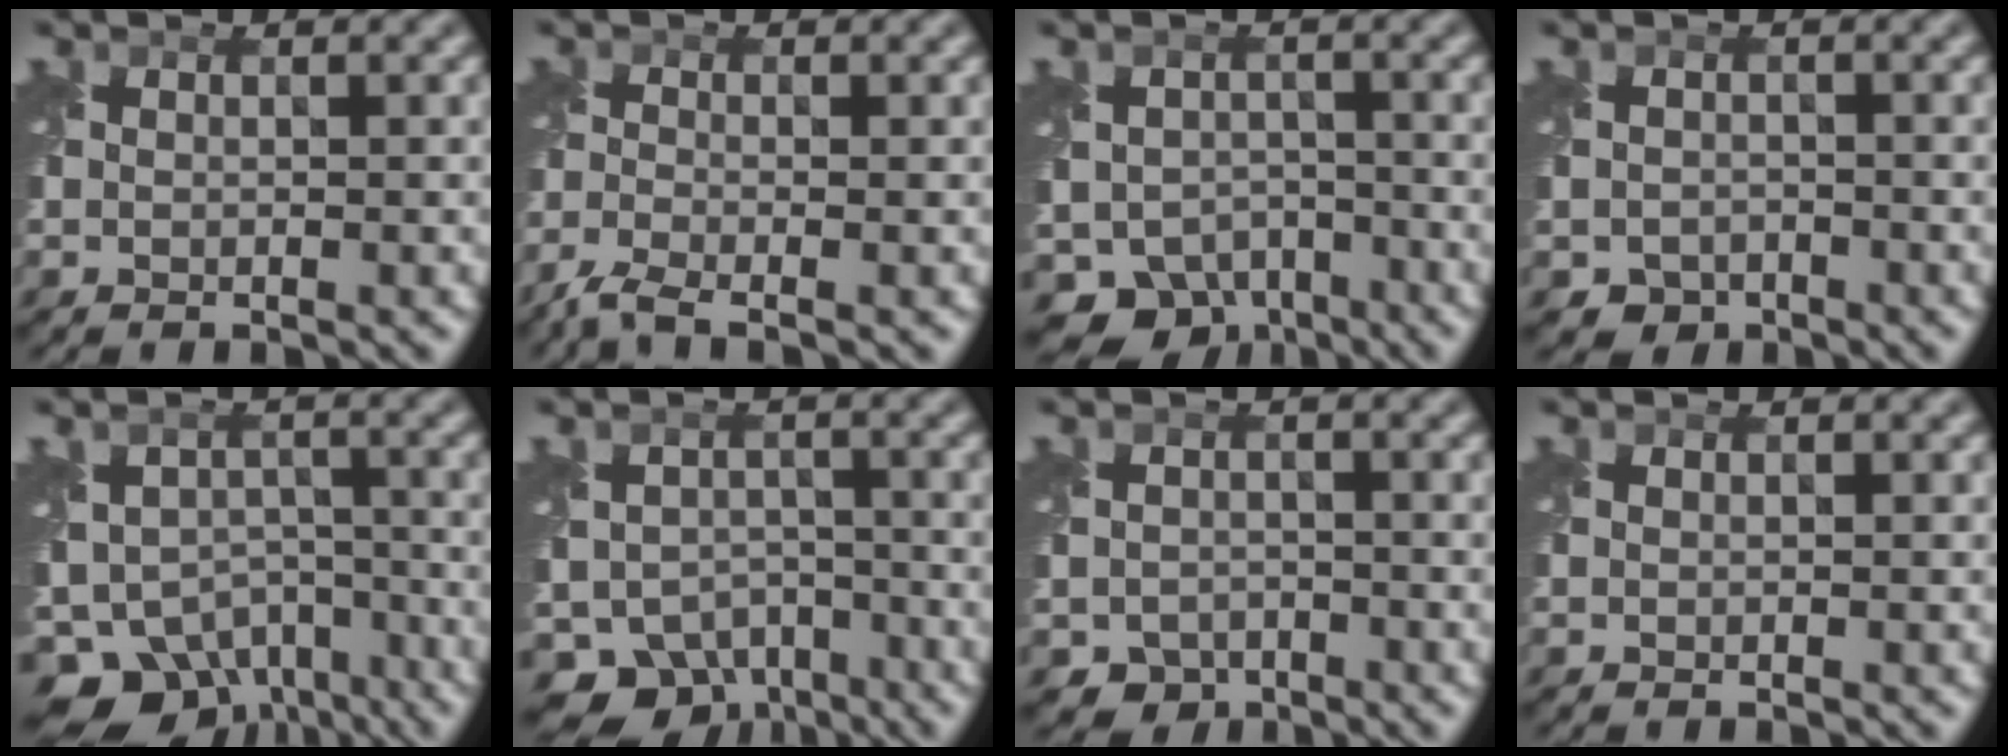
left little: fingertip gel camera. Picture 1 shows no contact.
{"total": 2.9, "force": [-2.4, 0.4, 1.5], "torque": [-0.040, -0.014, -0.065]}
{"total": 7.8, "force": [-5.3, 5.1, 2.6], "torque": [-0.036, -0.018, -0.082]}
{"total": 2.2, "force": [-1.5, 1.6, 0.4], "torque": [-0.004, -0.009, -0.028]}
{"total": 9.6, "force": [-6.9, 5.4, 3.9], "torque": [-0.062, -0.020, -0.106]}
{"total": 8.7, "force": [-6.1, 5.3, 3.2], "torque": [-0.047, -0.017, -0.094]}
{"total": 3.1, "force": [-2.1, 2.3, 0.6], "torque": [-0.006, -0.008, -0.038]}
{"total": 0.0}